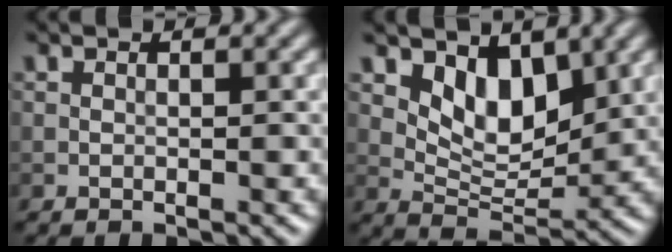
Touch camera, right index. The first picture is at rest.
{"total": 4.6, "force": [2.3, 2.6, 3.0], "torque": [-0.057, -0.019, 0.039]}